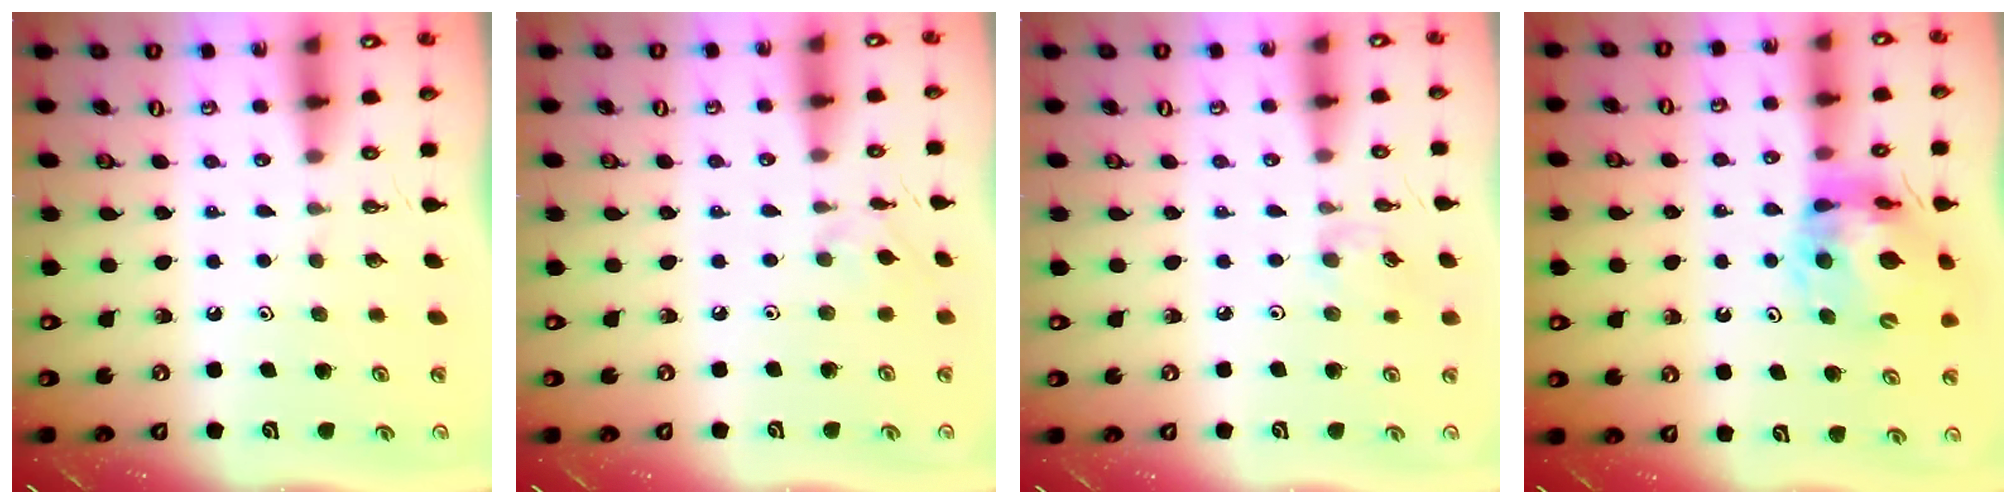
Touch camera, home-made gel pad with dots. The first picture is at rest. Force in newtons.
{"total": 2.2, "press": 2.1, "slide": 0.5}
{"total": 3.4, "press": 3.4, "slide": 0.6}
{"total": 14.8, "press": 14.7, "slide": 1.7}